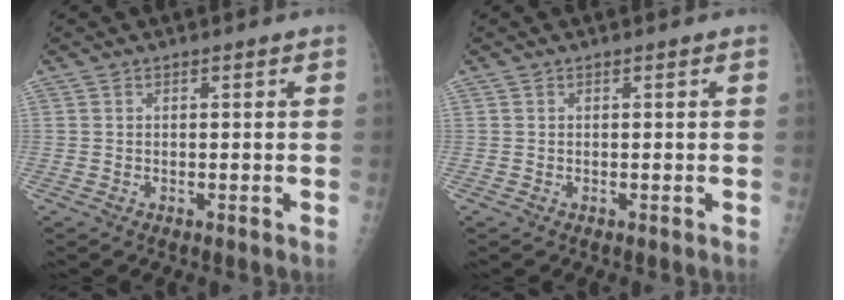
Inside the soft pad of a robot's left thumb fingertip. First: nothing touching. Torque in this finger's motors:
{"motor_torque": [0.01, 0.01, 0.02, -0.04, 0.00]}